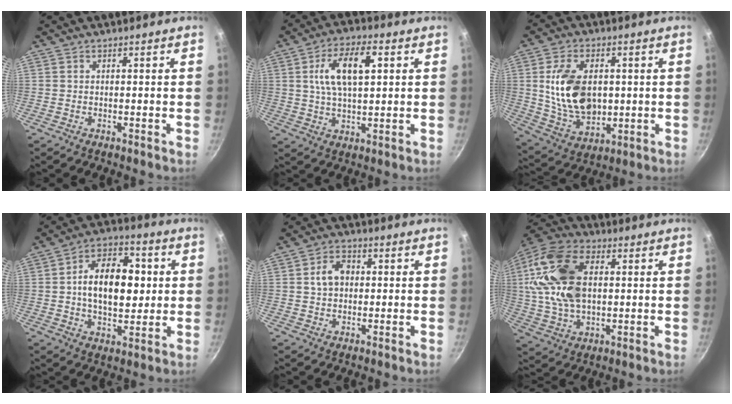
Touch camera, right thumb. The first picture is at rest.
{"total": 11.4, "force": [2.9, 5.2, 9.8], "torque": [-0.173, 0.006, 0.051]}
{"total": 15.2, "force": [1.6, 9.8, 11.5], "torque": [-0.188, -0.011, 0.042]}
{"total": 15.4, "force": [1.4, 9.3, 12.3], "torque": [-0.166, 0.013, 0.017]}
{"total": 5.6, "force": [0.7, 4.2, 3.7], "torque": [-0.055, 0.012, 0.008]}
{"total": 19.2, "force": [2.9, 11.5, 15.1], "torque": [-0.310, 0.009, 0.050]}